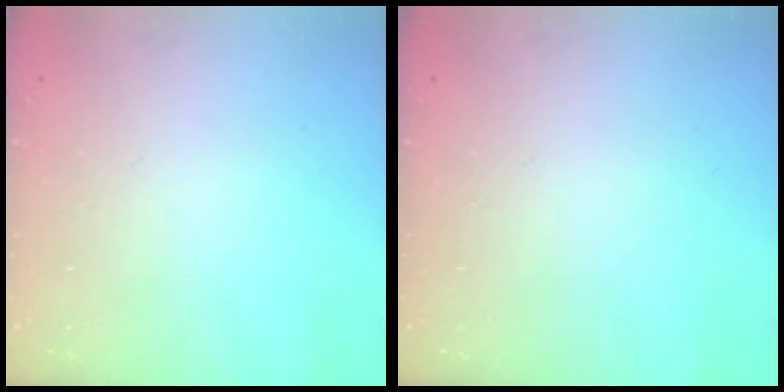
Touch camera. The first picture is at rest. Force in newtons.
{"total": 0.0}